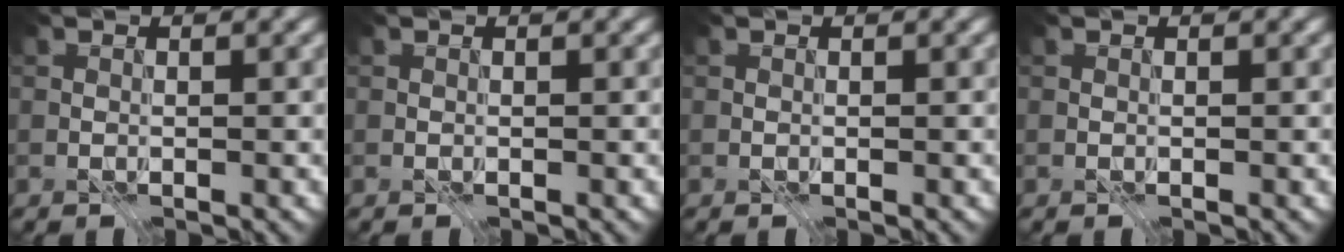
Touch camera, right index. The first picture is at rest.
{"total": 0.0}
{"total": 0.0}
{"total": 0.0}